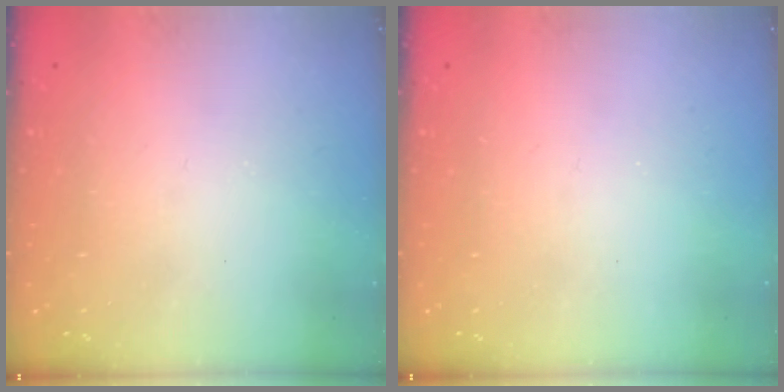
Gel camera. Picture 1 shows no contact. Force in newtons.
{"total": 0.0}